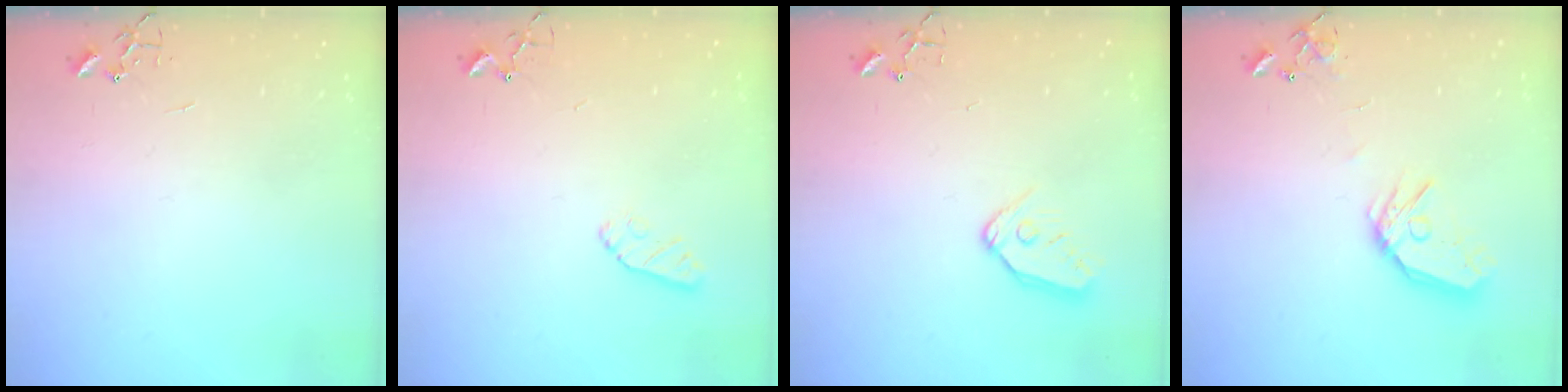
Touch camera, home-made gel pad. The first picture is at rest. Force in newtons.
{"total": 7.2, "press": 7.1, "slide": 0.8}
{"total": 10.0, "press": 9.9, "slide": 1.1}
{"total": 12.5, "press": 12.4, "slide": 0.9}